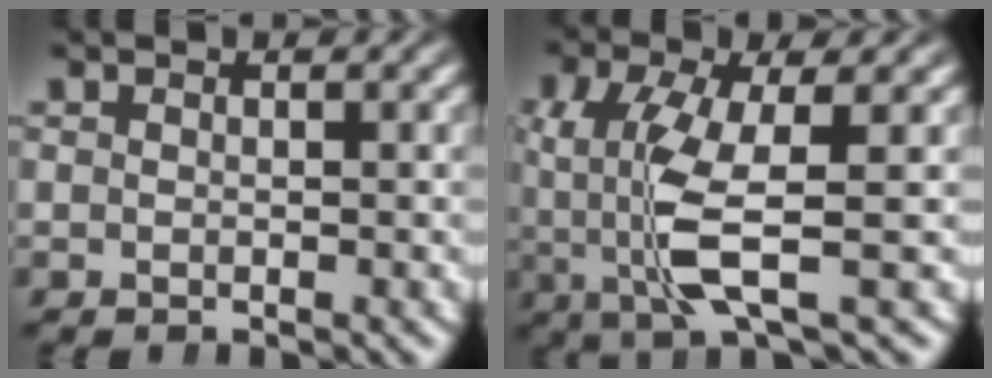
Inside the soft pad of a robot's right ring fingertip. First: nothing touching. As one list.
[{"total": 5.5, "force": [-0.1, 1.6, 5.2], "torque": [-0.126, -0.021, 0.008]}]